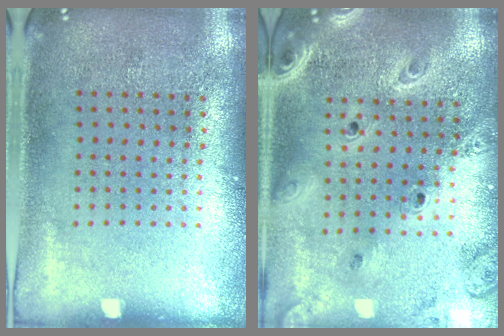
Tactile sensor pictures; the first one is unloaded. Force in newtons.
{"total": 2.7, "press": 2.3, "slide": 1.4}